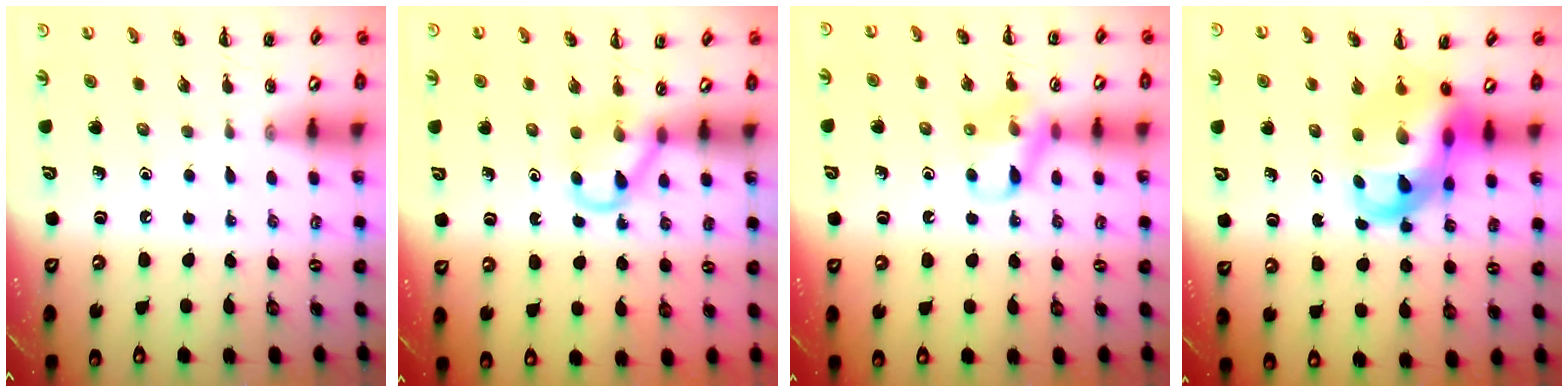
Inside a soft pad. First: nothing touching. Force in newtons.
{"total": 2.9, "press": 2.8, "slide": 0.9}
{"total": 10.6, "press": 10.6, "slide": 0.9}
{"total": 10.4, "press": 10.1, "slide": 2.6}